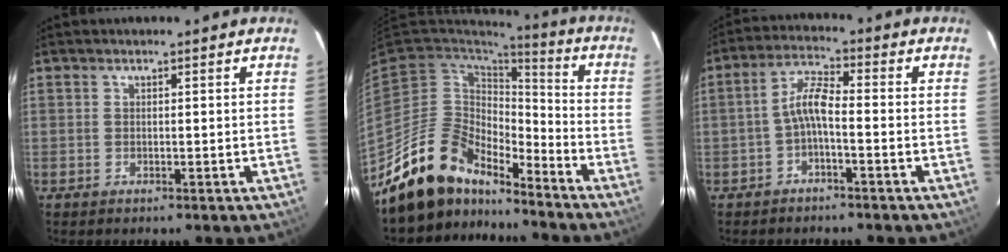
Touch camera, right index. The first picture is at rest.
{"total": 16.0, "force": [-13.8, 6.6, 4.7], "torque": [-0.110, 0.016, -0.243]}
{"total": 4.7, "force": [-1.9, 1.0, 4.1], "torque": [-0.093, 0.015, -0.038]}